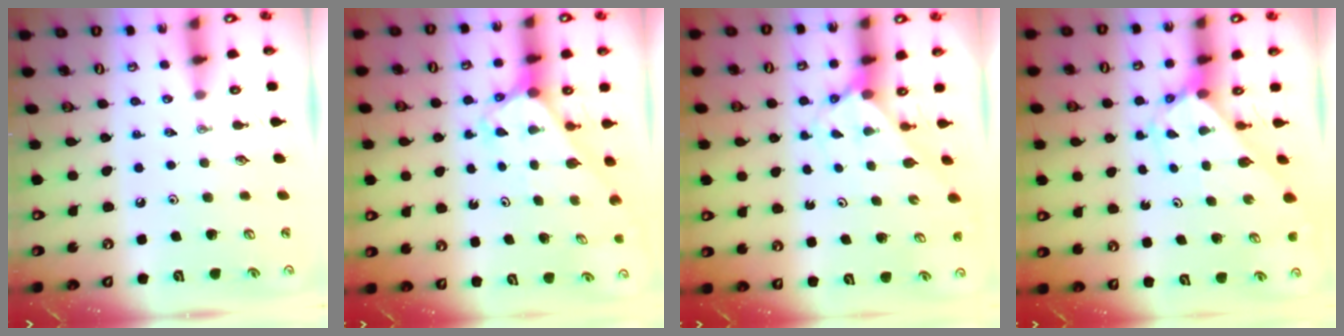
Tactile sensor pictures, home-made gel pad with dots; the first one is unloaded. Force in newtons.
{"total": 2.6, "press": 2.6, "slide": 0.2}
{"total": 2.7, "press": 2.7, "slide": 0.2}
{"total": 2.6, "press": 2.6, "slide": 0.2}